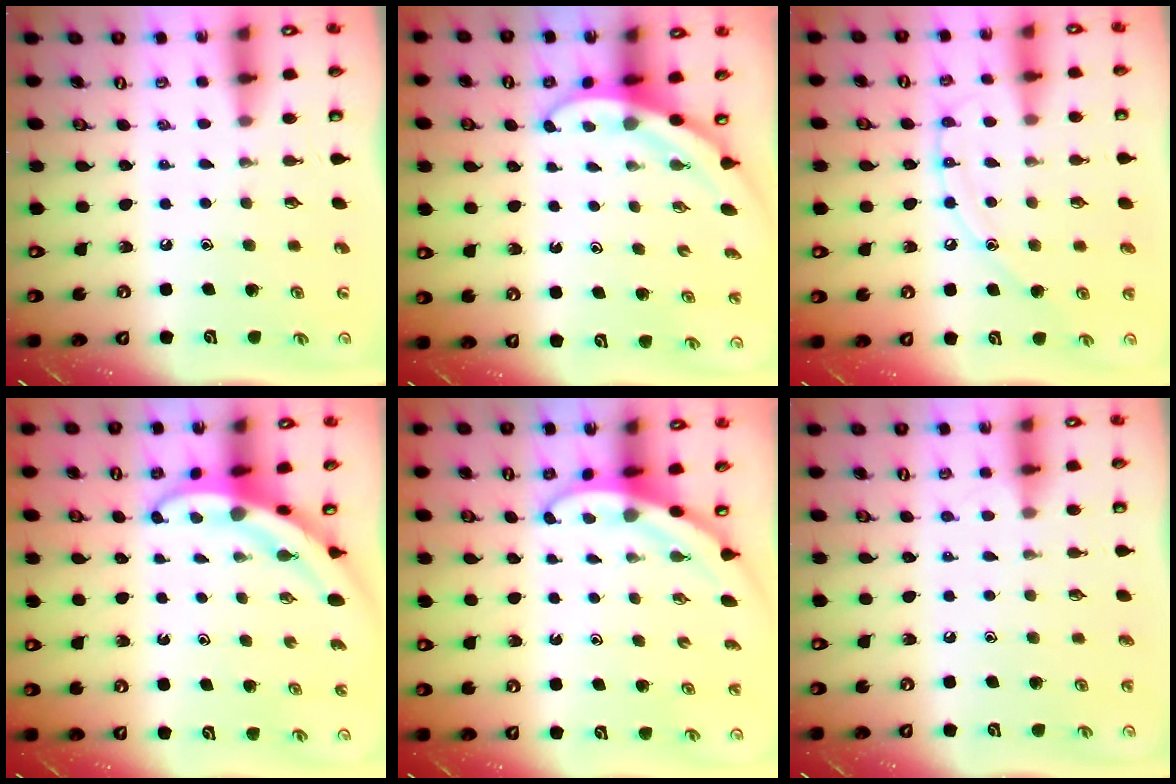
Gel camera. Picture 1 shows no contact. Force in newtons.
{"total": 3.0, "press": 3.0, "slide": 0.1}
{"total": 9.6, "press": 9.5, "slide": 0.7}
{"total": 3.9, "press": 3.8, "slide": 0.6}
{"total": 3.3, "press": 3.3, "slide": 0.2}
{"total": 3.0, "press": 3.0, "slide": 0.3}